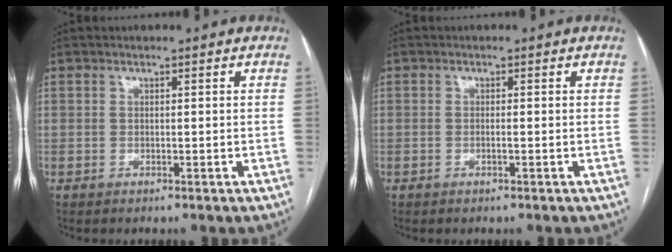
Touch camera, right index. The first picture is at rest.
{"total": 0.7, "force": [-0.2, 0.0, 0.7], "torque": [-0.014, 0.000, -0.003]}